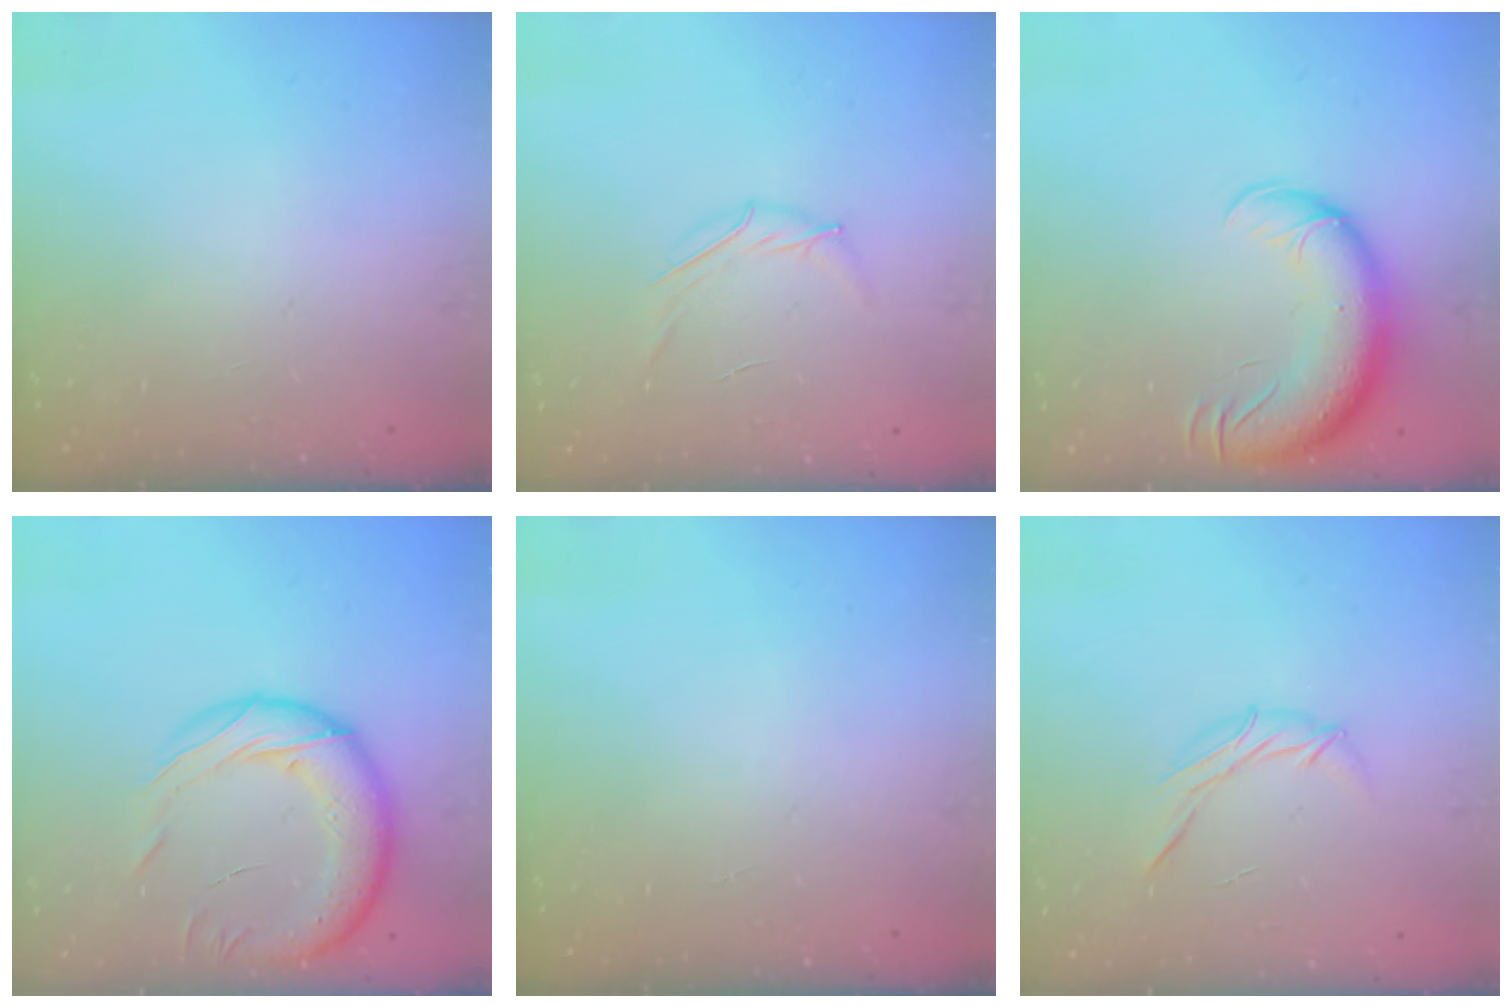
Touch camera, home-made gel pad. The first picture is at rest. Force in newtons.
{"total": 2.8, "press": 2.7, "slide": 0.7}
{"total": 16.3, "press": 15.9, "slide": 3.8}
{"total": 19.1, "press": 18.6, "slide": 4.3}
{"total": 0.0}
{"total": 6.4, "press": 6.2, "slide": 1.4}